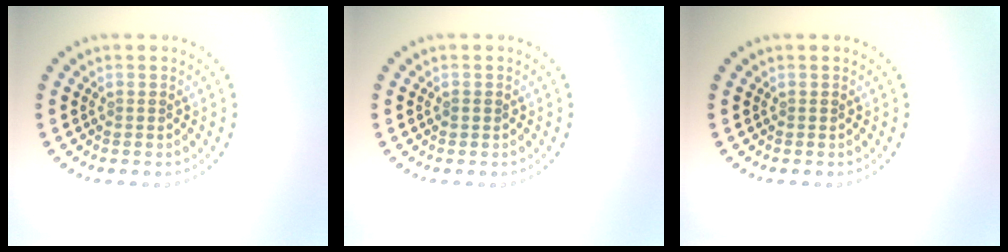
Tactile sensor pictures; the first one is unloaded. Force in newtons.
{"total": 0.6, "press": 0.6, "slide": 0.1}
{"total": 0.0}